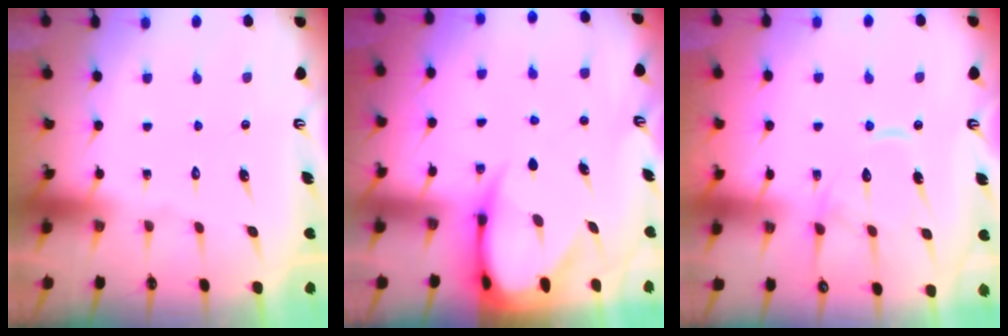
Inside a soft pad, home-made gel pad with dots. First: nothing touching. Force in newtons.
{"total": 8.2, "press": 8.2, "slide": 0.7}
{"total": 11.3, "press": 11.2, "slide": 1.1}